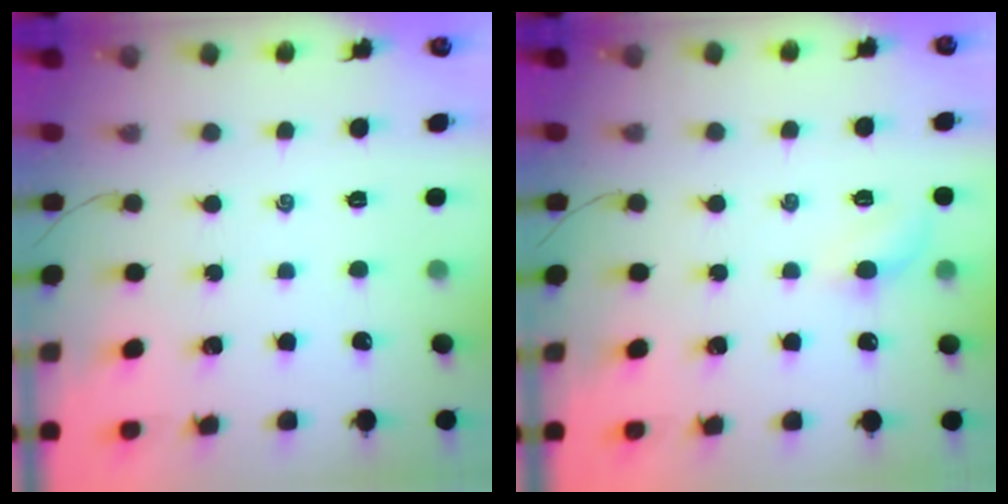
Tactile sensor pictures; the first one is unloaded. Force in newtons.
{"total": 4.5, "press": 4.3, "slide": 1.1}